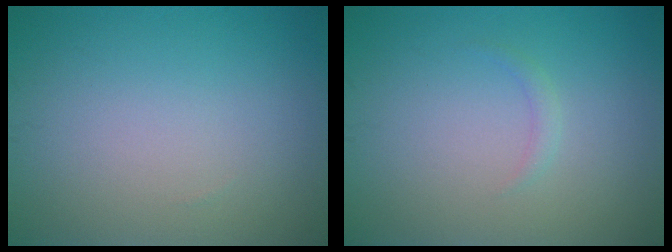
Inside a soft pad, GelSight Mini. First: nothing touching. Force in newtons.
{"total": 0.8, "press": 0.8, "slide": 0.0}